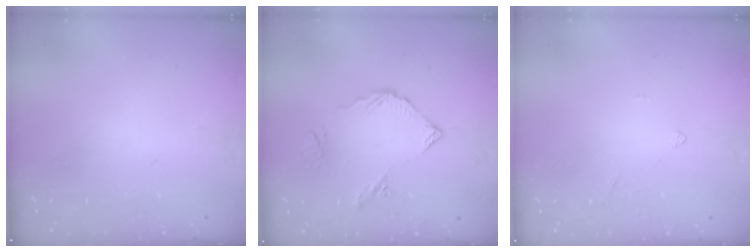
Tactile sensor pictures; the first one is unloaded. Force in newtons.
{"total": 8.0, "press": 7.9, "slide": 0.8}
{"total": 1.9, "press": 1.8, "slide": 0.4}